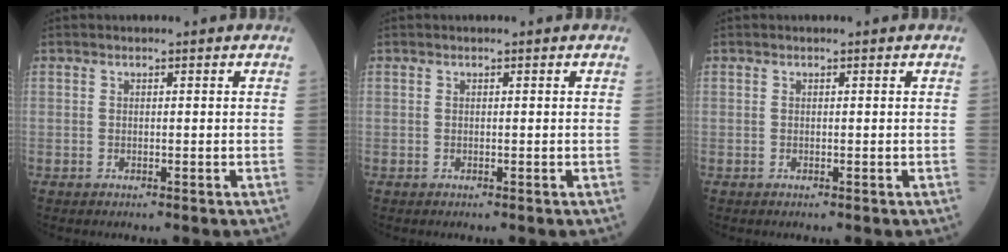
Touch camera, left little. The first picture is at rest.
{"total": 0.0}
{"total": 0.0}